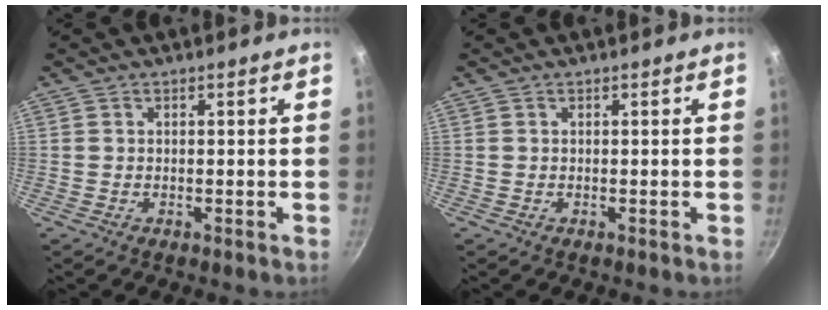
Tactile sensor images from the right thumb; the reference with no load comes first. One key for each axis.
{"total": 0.0}